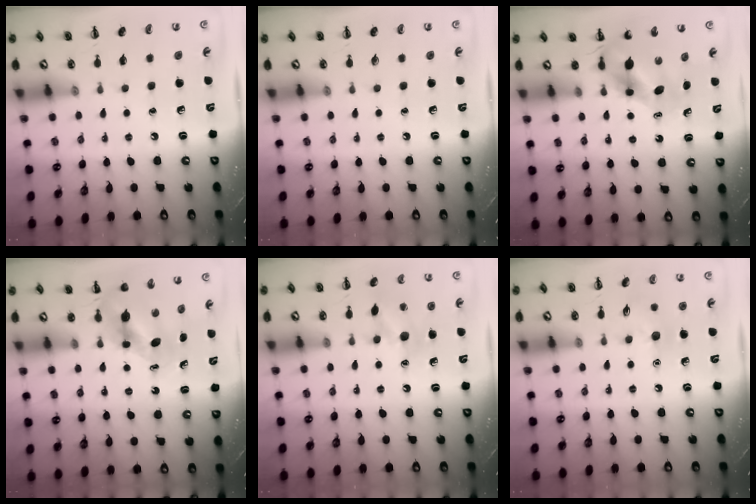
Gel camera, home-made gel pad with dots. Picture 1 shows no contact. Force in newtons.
{"total": 0.0}
{"total": 6.0, "press": 5.9, "slide": 1.0}
{"total": 5.8, "press": 5.8, "slide": 0.3}
{"total": 10.6, "press": 10.5, "slide": 1.6}
{"total": 7.1, "press": 7.0, "slide": 1.4}